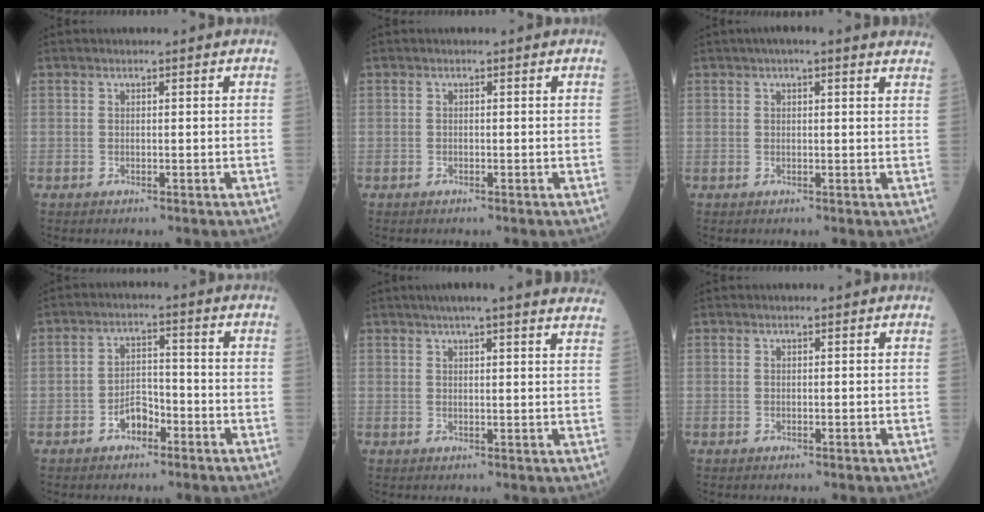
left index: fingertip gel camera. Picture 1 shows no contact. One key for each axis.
{"total": 0.0}
{"total": 6.6, "fx": 5.2, "fy": 1.0, "fz": 4.0, "tx": -0.051, "ty": 0.021, "tz": 0.049}
{"total": 4.0, "fx": -2.4, "fy": 2.2, "fz": 2.3, "tx": -0.040, "ty": 0.012, "tz": -0.043}
{"total": 17.3, "fx": 15.3, "fy": 1.0, "fz": 7.8, "tx": -0.104, "ty": 0.014, "tz": 0.176}
{"total": 0.0}